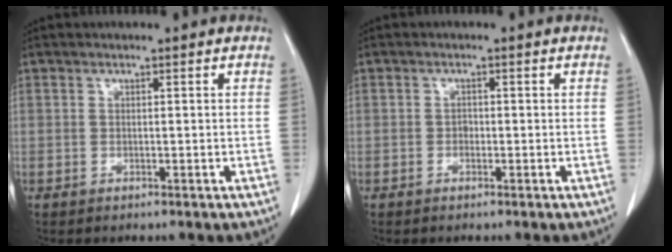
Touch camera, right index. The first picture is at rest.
{"total": 0.9, "force": [-0.3, 0.6, 0.5], "torque": [-0.006, 0.004, -0.006]}